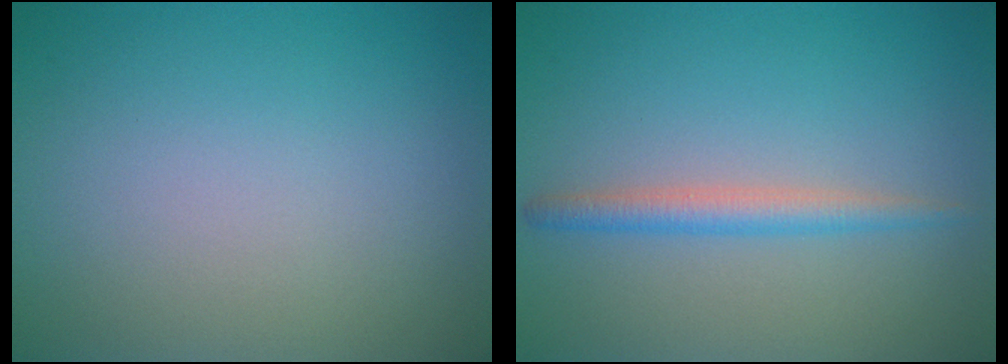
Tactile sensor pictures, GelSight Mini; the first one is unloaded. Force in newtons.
{"total": 2.2, "press": 2.2, "slide": 0.1}